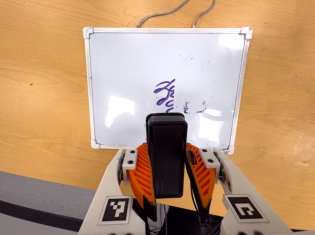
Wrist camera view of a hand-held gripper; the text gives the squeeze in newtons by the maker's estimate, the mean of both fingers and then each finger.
{"total": 5.7, "left": 5.3, "right": 6.1}